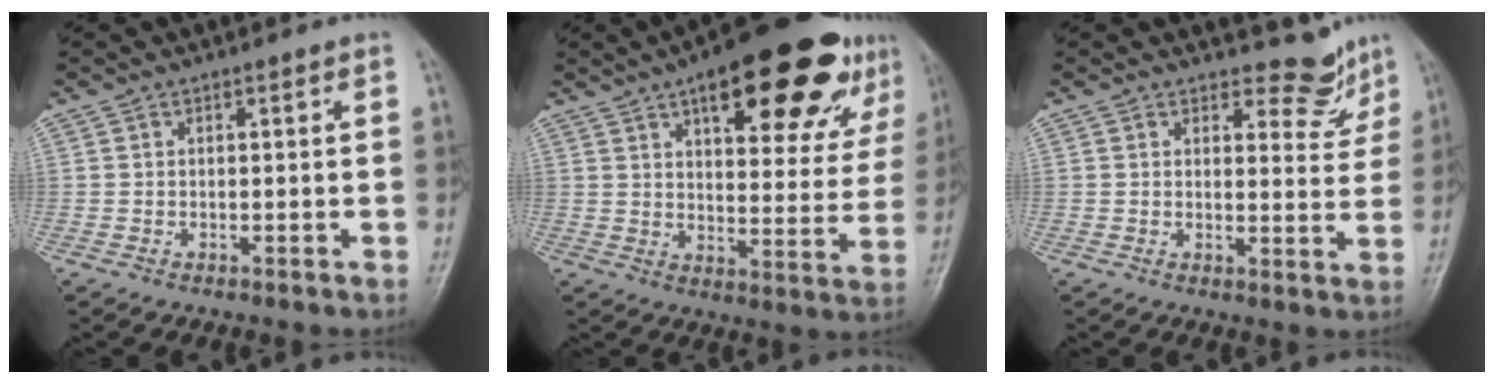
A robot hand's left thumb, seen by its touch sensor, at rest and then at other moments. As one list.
[{"total": 24.2, "force": [13.5, 9.1, 17.9], "torque": [-0.211, -0.021, 0.190]}, {"total": 5.6, "force": [5.0, 2.5, 0.7], "torque": [0.015, -0.047, 0.057]}]